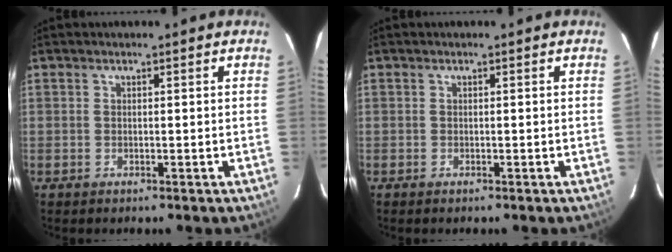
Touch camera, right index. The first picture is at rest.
{"total": 0.0}